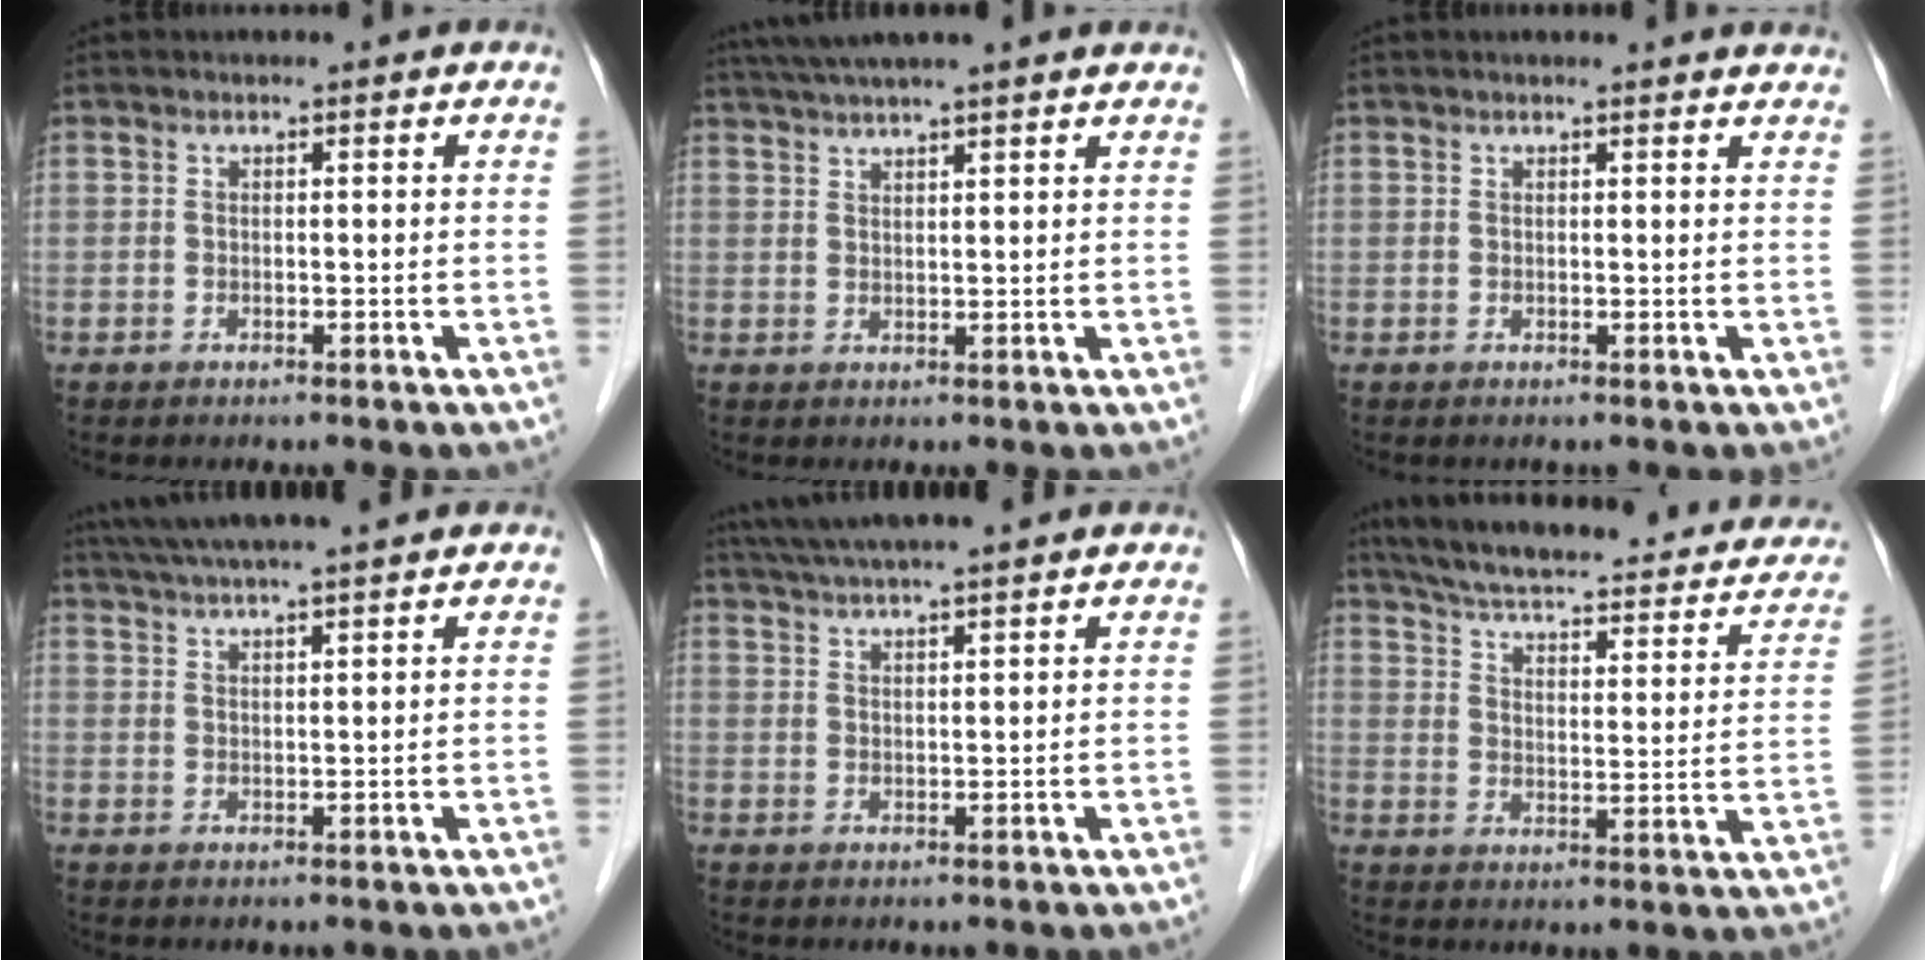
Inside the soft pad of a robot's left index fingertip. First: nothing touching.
{"total": 10.9, "force": [9.2, 0.3, 5.8], "torque": [-0.099, 0.042, 0.127]}
{"total": 4.5, "force": [4.4, 0.3, 1.1], "torque": [-0.012, 0.006, 0.033]}
{"total": 13.8, "force": [12.0, 0.6, 6.8], "torque": [-0.123, 0.038, 0.175]}
{"total": 13.4, "force": [11.7, 0.7, 6.5], "torque": [-0.117, 0.040, 0.171]}
{"total": 26.3, "force": [21.4, 6.8, 13.7], "torque": [-0.200, 0.008, 0.261]}